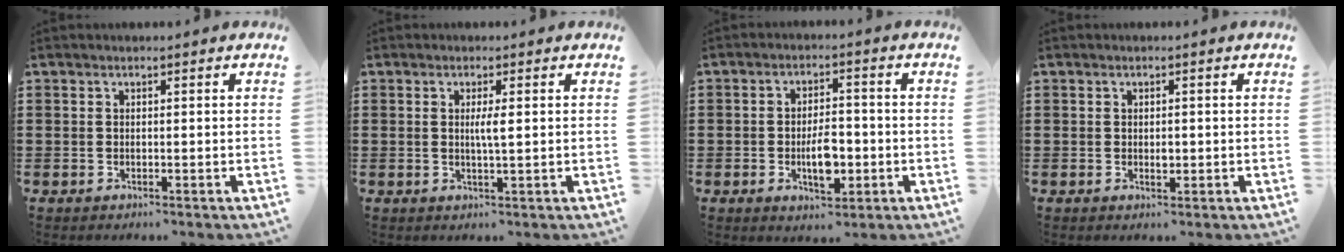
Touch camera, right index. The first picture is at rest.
{"total": 2.4, "force": [0.3, 0.1, 2.4], "torque": [-0.046, -0.004, 0.003]}
{"total": 6.0, "force": [-1.5, 2.9, 5.0], "torque": [-0.078, 0.000, -0.030]}
{"total": 1.2, "force": [0.0, 0.7, 1.0], "torque": [-0.020, 0.004, -0.001]}